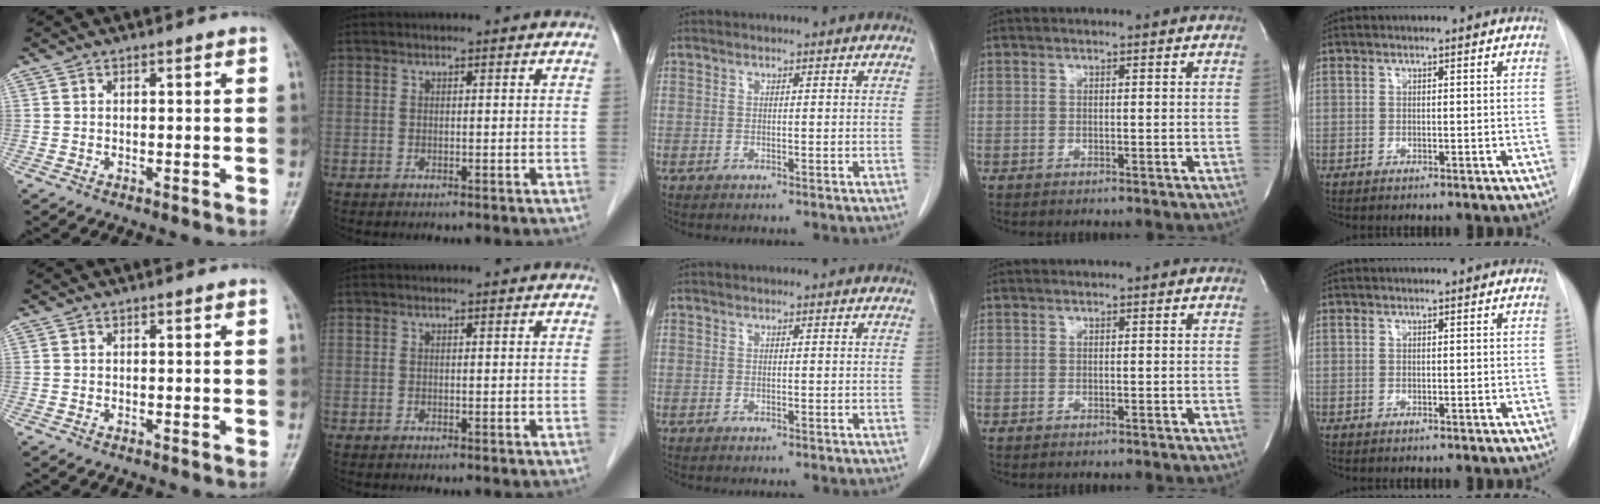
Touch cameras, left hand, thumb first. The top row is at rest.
{}